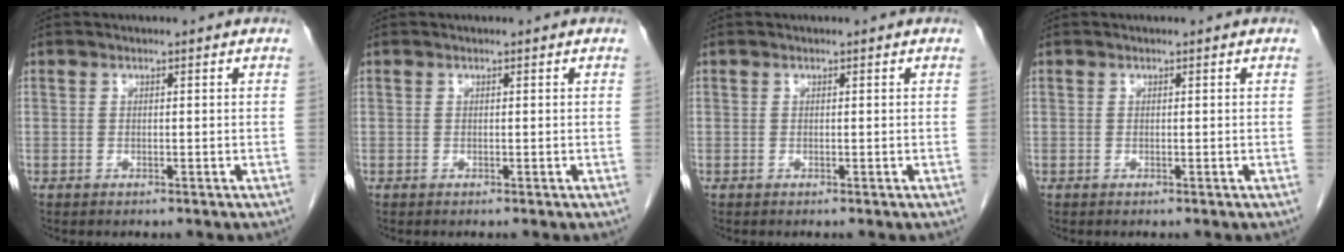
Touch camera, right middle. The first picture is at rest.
{"total": 0.0}
{"total": 0.0}
{"total": 0.0}